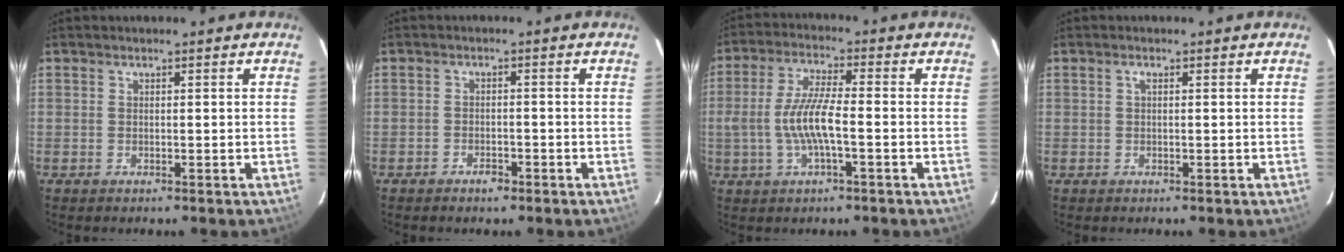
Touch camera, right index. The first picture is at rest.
{"total": 2.3, "force": [-1.8, 1.2, 0.9], "torque": [-0.024, 0.003, -0.029]}
{"total": 8.7, "force": [-1.8, 1.6, 8.4], "torque": [-0.172, 0.000, -0.034]}
{"total": 0.7, "force": [0.2, 0.2, 0.6], "torque": [-0.013, 0.005, 0.001]}